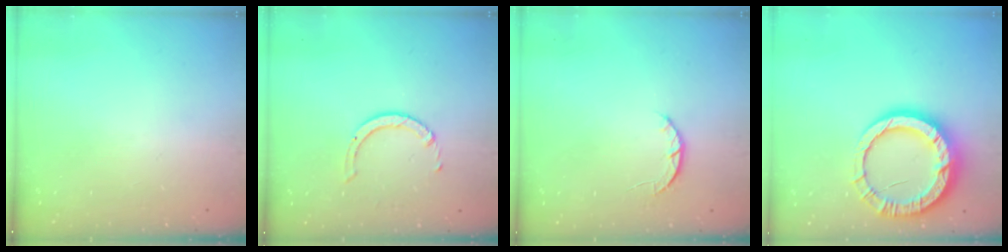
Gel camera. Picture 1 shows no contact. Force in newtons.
{"total": 2.3, "press": 2.3, "slide": 0.3}
{"total": 2.6, "press": 2.5, "slide": 0.4}
{"total": 15.6, "press": 15.5, "slide": 1.6}